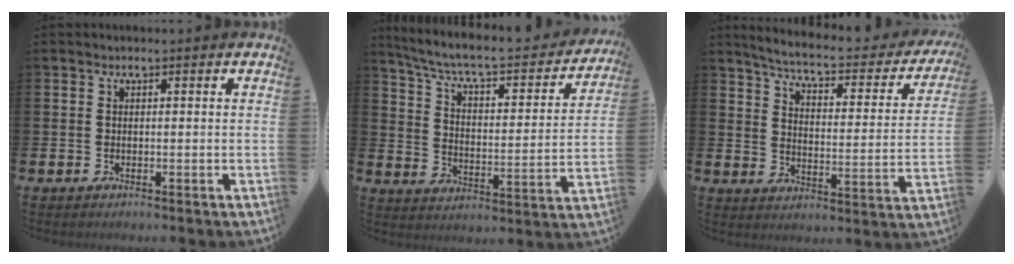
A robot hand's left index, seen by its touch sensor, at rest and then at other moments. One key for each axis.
{"total": 7.3, "fx": 6.3, "fy": 1.8, "fz": 3.2, "tx": -0.092, "ty": -0.044, "tz": 0.101}
{"total": 5.4, "fx": 4.9, "fy": 0.8, "fz": 2.2, "tx": -0.067, "ty": -0.037, "tz": 0.075}